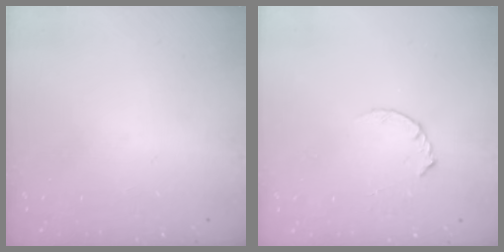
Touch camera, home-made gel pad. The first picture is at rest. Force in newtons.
{"total": 2.8, "press": 2.8, "slide": 0.4}